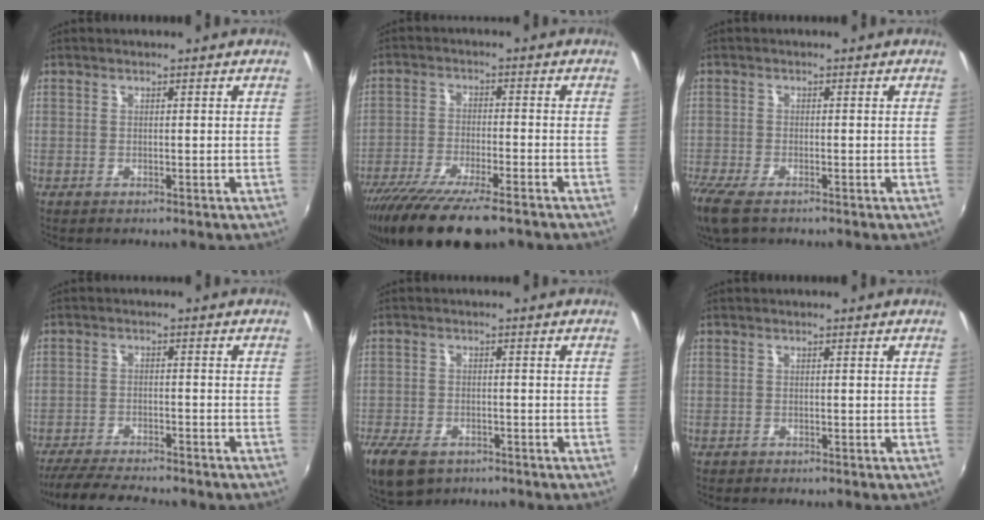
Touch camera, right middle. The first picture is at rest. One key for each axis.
{"total": 15.5, "fx": -11.9, "fy": 3.1, "fz": 9.5, "tx": -0.195, "ty": -0.049, "tz": -0.201}
{"total": 7.6, "fx": -5.5, "fy": 2.4, "fz": 4.7, "tx": -0.118, "ty": -0.034, "tz": -0.107}
{"total": 11.4, "fx": -10.2, "fy": 1.7, "fz": 5.0, "tx": -0.116, "ty": -0.023, "tz": -0.162}
{"total": 9.3, "fx": -6.2, "fy": 4.9, "fz": 4.9, "tx": -0.126, "ty": -0.025, "tz": -0.112}
{"total": 0.7, "fx": -0.6, "fy": 0.2, "fz": 0.1, "tx": -0.006, "ty": 0.000, "tz": -0.009}